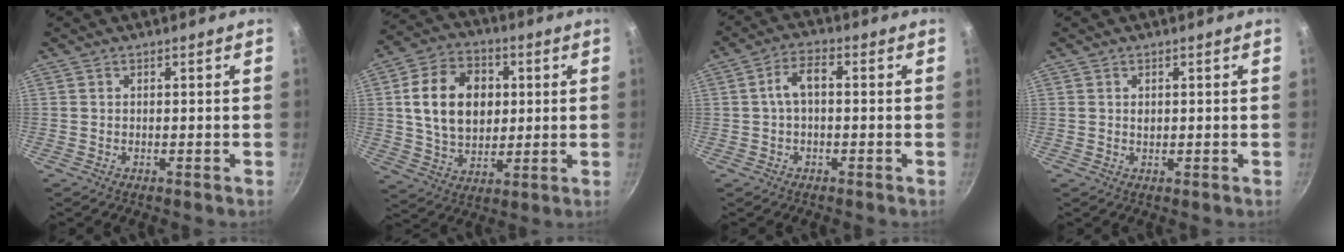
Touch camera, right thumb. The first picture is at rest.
{"total": 15.8, "force": [2.4, 11.6, 10.5], "torque": [-0.158, 0.006, 0.040]}
{"total": 4.8, "force": [0.0, 2.5, 4.1], "torque": [-0.077, 0.024, -0.002]}
{"total": 0.9, "force": [0.3, 0.7, 0.5], "torque": [-0.006, 0.002, 0.005]}